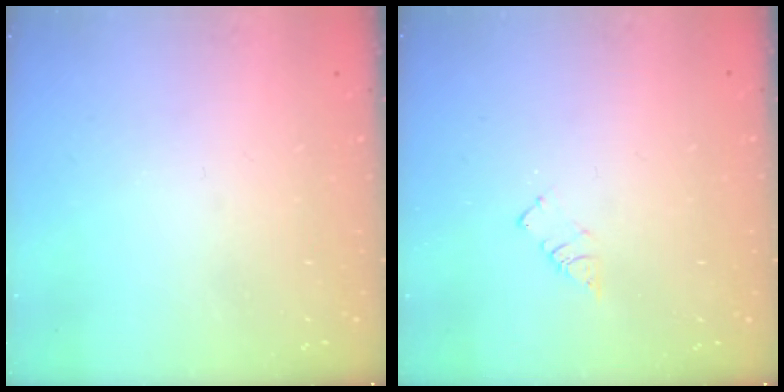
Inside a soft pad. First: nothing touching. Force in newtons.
{"total": 2.6, "press": 2.6, "slide": 0.3}